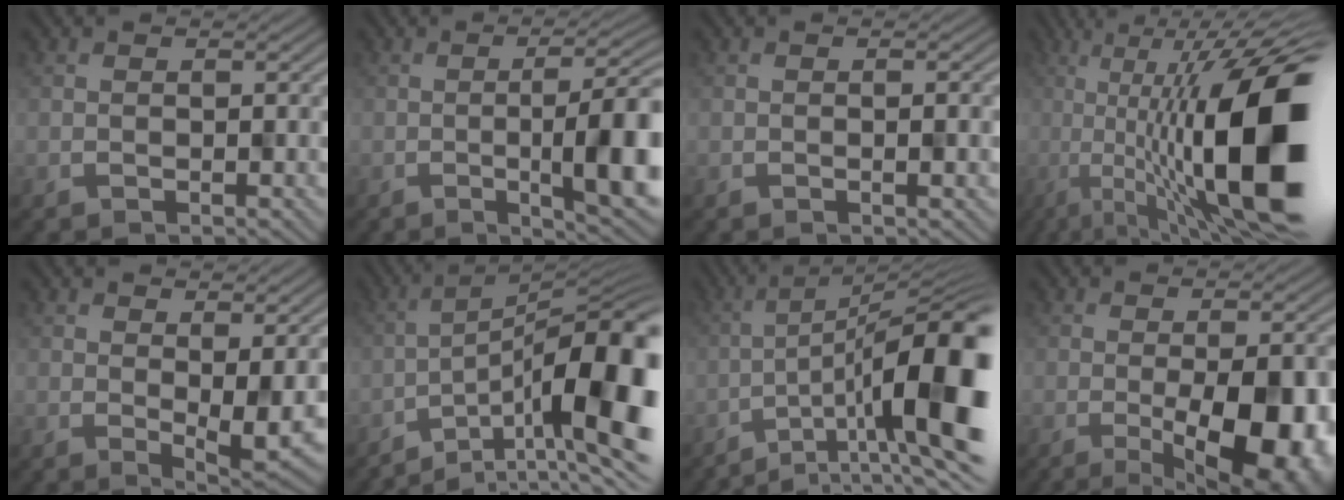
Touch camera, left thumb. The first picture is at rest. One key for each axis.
{"total": 10.1, "fx": -1.6, "fy": 2.5, "fz": 9.6, "tx": -0.123, "ty": -0.008, "tz": -0.007}
{"total": 1.3, "fx": -0.1, "fy": 0.1, "fz": 1.2, "tx": -0.018, "ty": 0.005, "tz": -0.004}
{"total": 18.5, "fx": -1.1, "fy": 7.1, "fz": 17.0, "tx": -0.285, "ty": -0.011, "tz": -0.012}
{"total": 5.7, "fx": 0.5, "fy": 1.4, "fz": 5.5, "tx": -0.091, "ty": -0.024, "tz": 0.028}
{"total": 15.7, "fx": -5.8, "fy": 4.9, "fz": 13.7, "tx": -0.199, "ty": -0.023, "tz": -0.096}
{"total": 15.8, "fx": -4.4, "fy": 4.7, "fz": 14.4, "tx": -0.207, "ty": -0.028, "tz": -0.059}
{"total": 13.9, "fx": -4.7, "fy": 5.3, "fz": 12.0, "tx": -0.142, "ty": -0.008, "tz": -0.047}